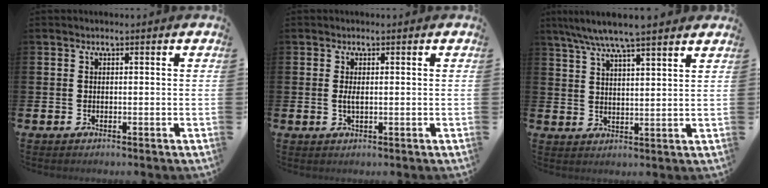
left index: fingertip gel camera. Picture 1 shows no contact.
{"total": 1.4, "force": [0.1, 0.5, 1.3], "torque": [-0.021, 0.002, -0.001]}
{"total": 6.7, "force": [6.2, 0.2, 2.6], "torque": [-0.072, -0.020, 0.112]}